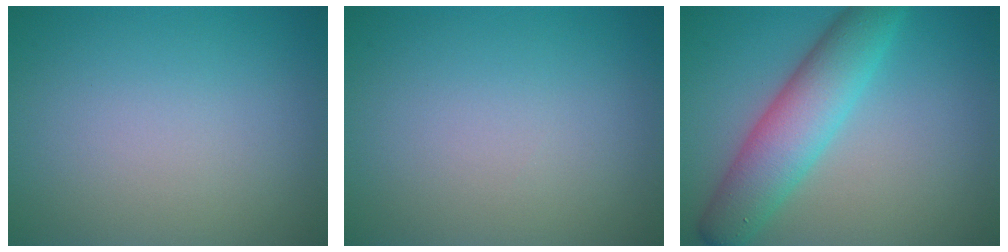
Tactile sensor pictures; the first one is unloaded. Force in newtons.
{"total": 0.0}
{"total": 6.3, "press": 6.2, "slide": 0.3}